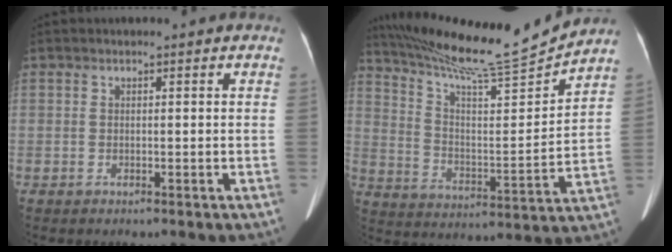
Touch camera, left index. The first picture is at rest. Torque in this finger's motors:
{"motor_torque": [-0.15, -0.50, 0.00, 0.04]}